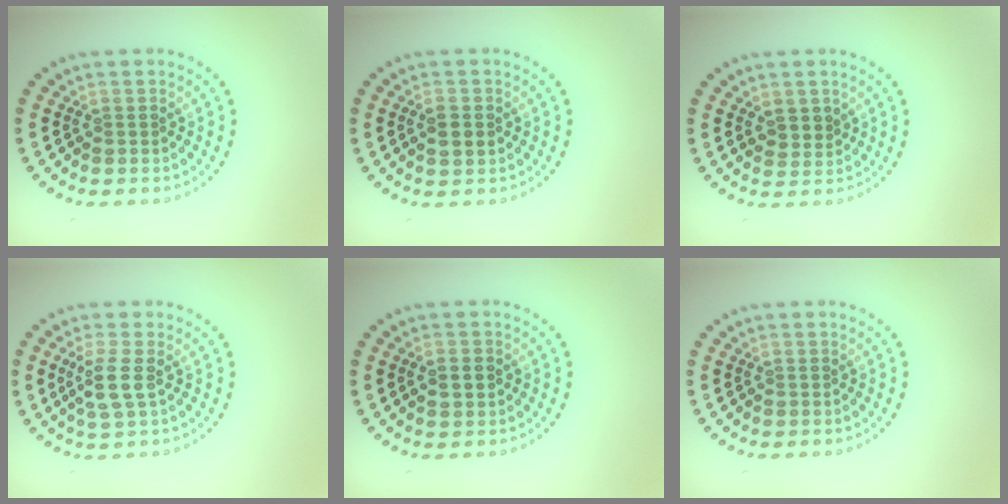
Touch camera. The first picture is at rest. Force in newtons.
{"total": 1.8, "press": 1.7, "slide": 0.2}
{"total": 1.8, "press": 1.4, "slide": 1.1}
{"total": 2.4, "press": 2.1, "slide": 1.2}
{"total": 2.2, "press": 2.2, "slide": 0.1}
{"total": 0.0}